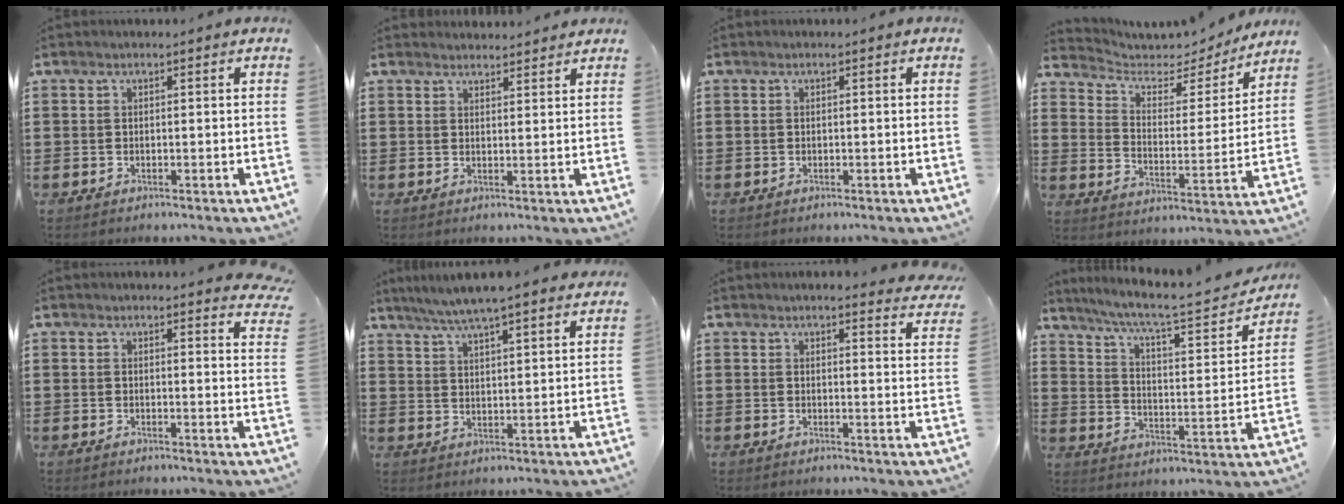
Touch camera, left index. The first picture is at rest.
{"total": 2.2, "force": [2.2, 0.2, -0.2], "torque": [-0.003, -0.003, 0.042]}
{"total": 0.0}
{"total": 4.2, "force": [3.7, 1.9, 0.8], "torque": [-0.041, -0.027, 0.057]}
{"total": 2.5, "force": [2.5, 0.0, 0.5], "torque": [-0.011, -0.011, 0.046]}
{"total": 5.4, "force": [4.8, 0.1, 2.5], "torque": [-0.062, -0.017, 0.085]}
{"total": 2.9, "force": [2.8, -0.4, 0.6], "torque": [-0.015, -0.016, 0.049]}
{"total": 6.9, "force": [5.5, 0.6, 4.0], "torque": [-0.102, -0.035, 0.087]}